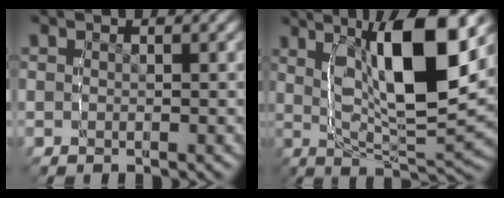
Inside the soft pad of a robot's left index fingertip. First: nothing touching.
{"total": 11.7, "force": [3.1, 4.2, 10.5], "torque": [-0.176, 0.010, 0.044]}